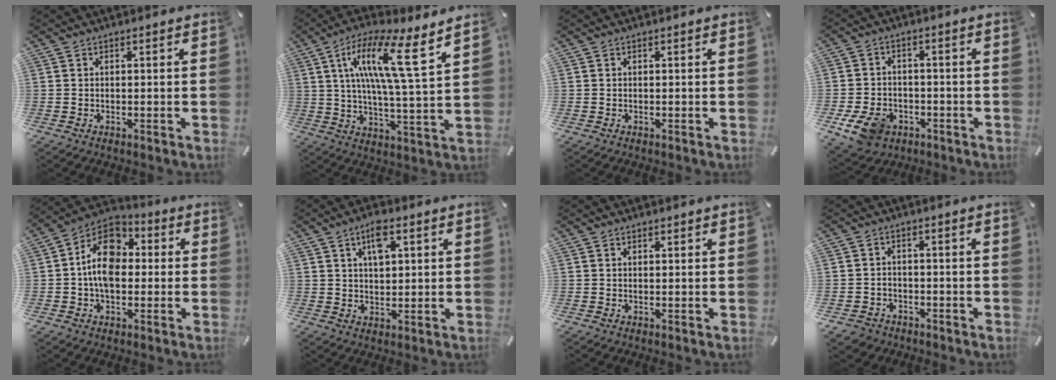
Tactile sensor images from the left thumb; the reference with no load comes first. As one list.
[{"total": 16.5, "force": [7.7, 3.4, 14.2], "torque": [-0.261, -0.024, 0.116]}, {"total": 0.0}, {"total": 8.9, "force": [-4.0, 6.7, 4.3], "torque": [-0.095, 0.021, -0.072]}, {"total": 12.9, "force": [-0.1, 9.1, 9.1], "torque": [-0.171, 0.012, -0.004]}, {"total": 6.3, "force": [2.9, 3.4, 4.4], "torque": [-0.062, -0.004, 0.046]}, {"total": 0.7, "force": [0.5, 0.4, 0.2], "torque": [-0.003, 0.000, 0.010]}, {"total": 3.8, "force": [-2.2, 3.1, 0.7], "torque": [-0.016, 0.011, -0.044]}]